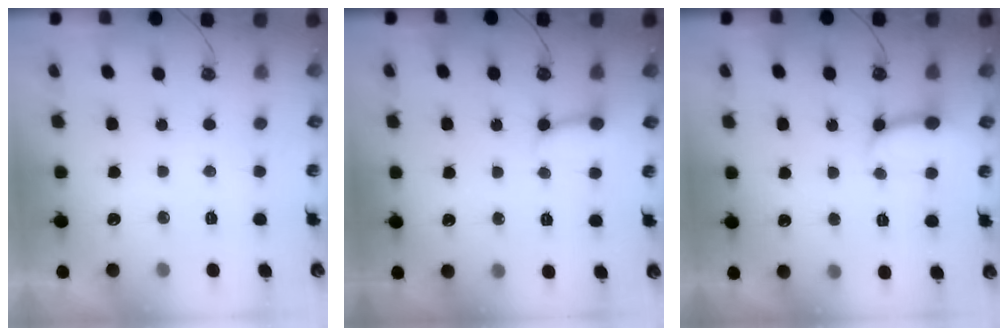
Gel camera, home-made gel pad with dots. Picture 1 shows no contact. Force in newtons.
{"total": 3.4, "press": 3.4, "slide": 0.3}
{"total": 9.6, "press": 9.6, "slide": 0.8}